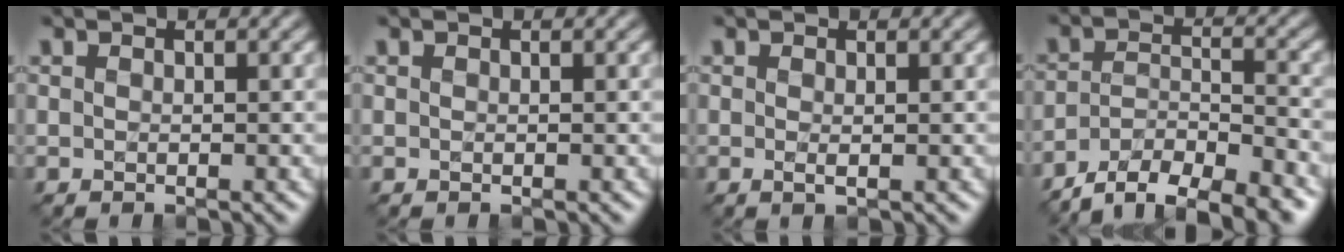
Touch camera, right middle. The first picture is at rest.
{"total": 0.0}
{"total": 0.7, "force": [-0.1, 0.1, 0.7], "torque": [-0.010, -0.002, 0.000]}
{"total": 8.4, "force": [-7.0, 2.4, 4.0], "torque": [-0.063, -0.005, -0.115]}